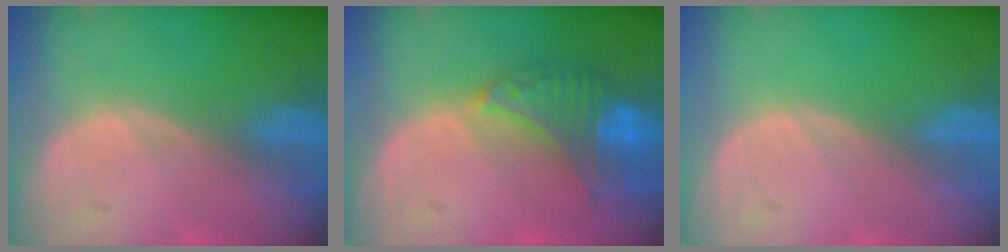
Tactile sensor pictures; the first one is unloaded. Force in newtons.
{"total": 8.3, "press": 7.2, "slide": 4.0}
{"total": 0.0}